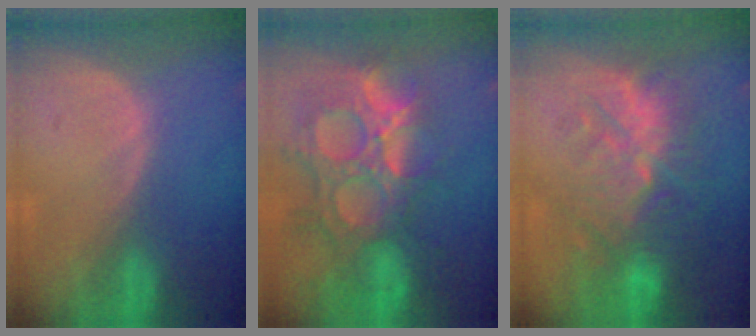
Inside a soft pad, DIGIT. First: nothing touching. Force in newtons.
{"total": 14.1, "press": 11.9, "slide": 7.6}
{"total": 10.1, "press": 9.7, "slide": 2.8}